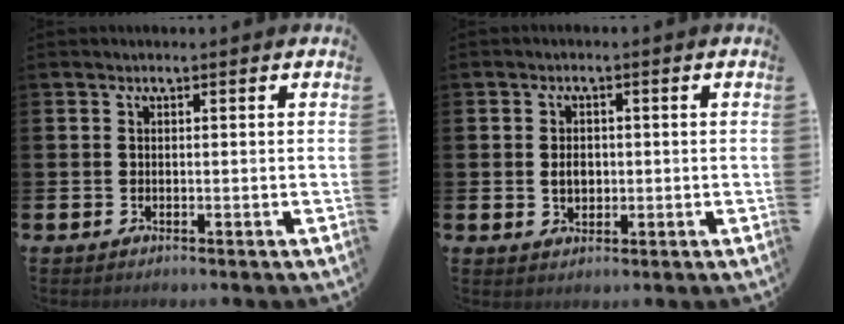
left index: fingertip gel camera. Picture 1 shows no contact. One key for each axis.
{"total": 2.6, "fx": 0.1, "fy": 2.0, "fz": 1.7, "tx": -0.015, "ty": 0.001, "tz": -0.005}